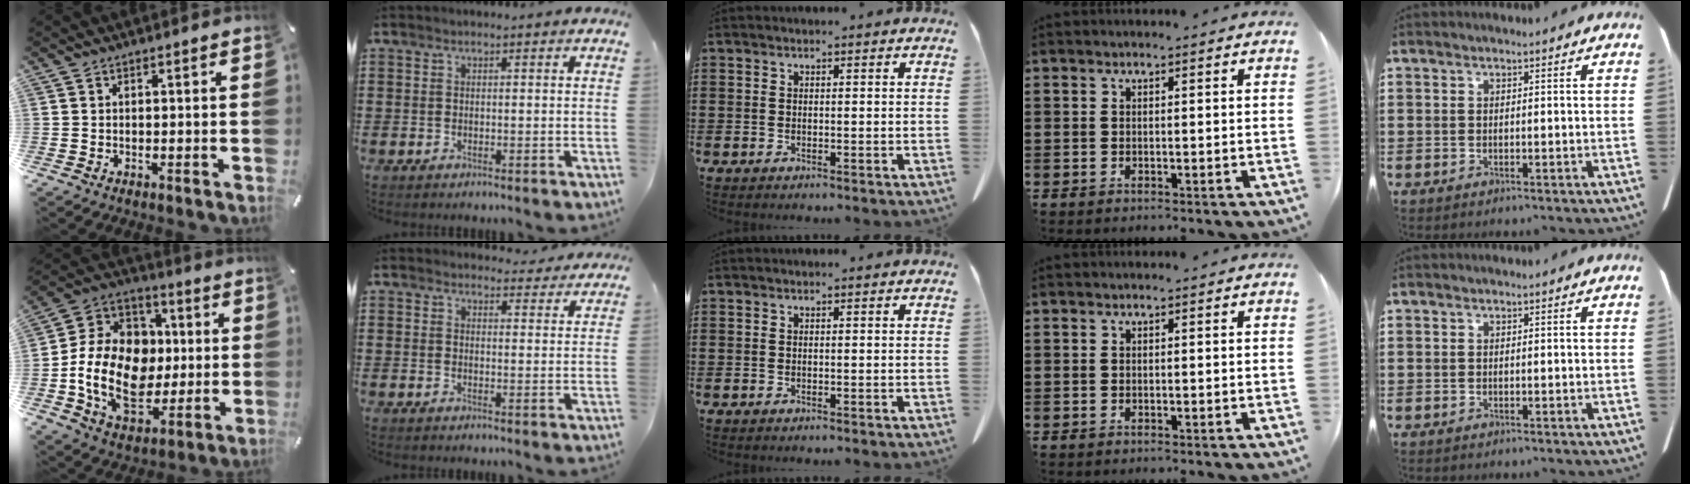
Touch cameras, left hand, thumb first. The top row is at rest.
{"thumb": {"total": 19.8, "force": [-2.3, 15.4, 12.2], "torque": [-0.254, 0.010, -0.035]}, "index": {"total": 3.3, "force": [3.1, 0.8, 0.6], "torque": [-0.013, -0.013, 0.056]}}